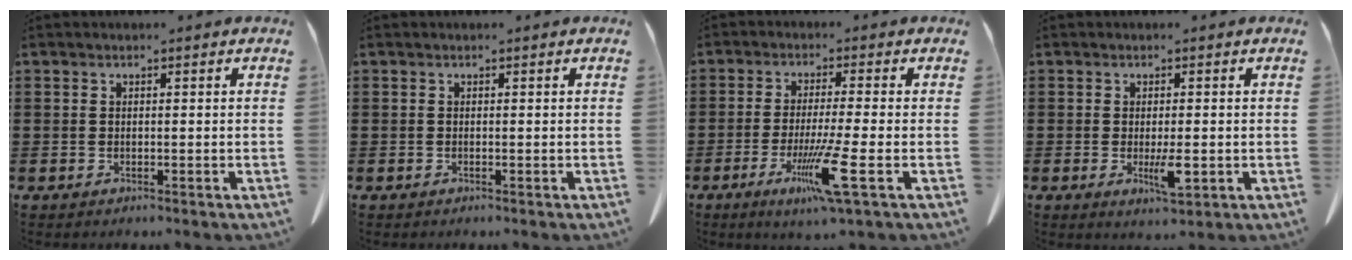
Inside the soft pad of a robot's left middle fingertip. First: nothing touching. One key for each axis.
{"total": 0.0}
{"total": 8.5, "fx": -3.2, "fy": -0.4, "fz": 7.9, "tx": -0.163, "ty": -0.029, "tz": -0.061}
{"total": 3.7, "fx": -0.6, "fy": 1.0, "fz": 3.5, "tx": -0.065, "ty": -0.003, "tz": -0.011}